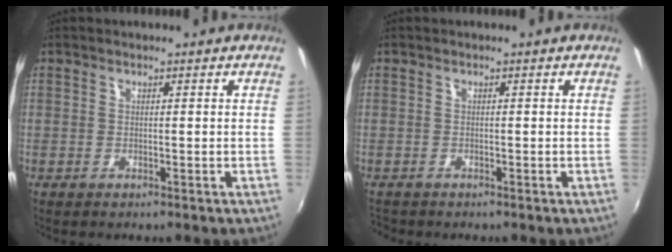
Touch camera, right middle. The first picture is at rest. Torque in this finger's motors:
{"motor_torque": [-0.30, -0.13, -0.01, -0.01]}